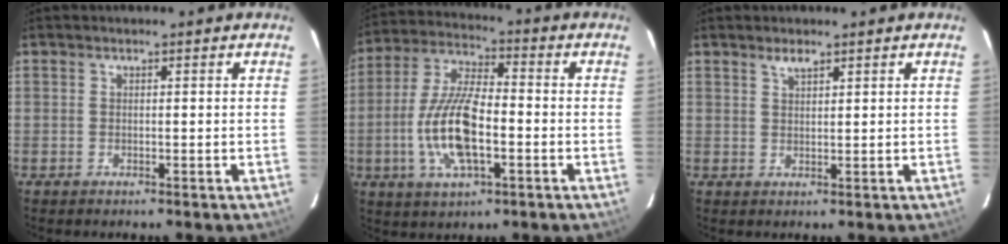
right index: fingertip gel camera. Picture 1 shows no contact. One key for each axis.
{"total": 13.9, "fx": -3.4, "fy": 5.2, "fz": 12.5, "tx": -0.262, "ty": 0.000, "tz": -0.064}
{"total": 1.8, "fx": 1.4, "fy": 0.6, "fz": 1.0, "tx": -0.016, "ty": 0.003, "tz": 0.025}